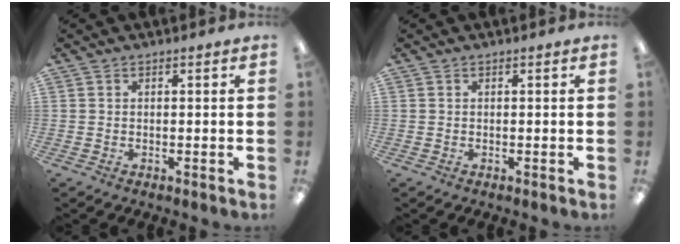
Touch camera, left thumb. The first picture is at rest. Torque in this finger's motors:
{"motor_torque": [0.00, 0.00, 0.06, -0.06, 0.00]}